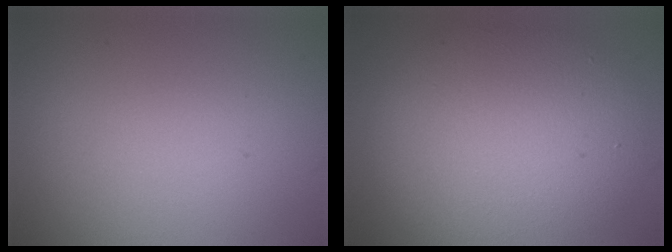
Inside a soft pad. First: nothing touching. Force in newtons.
{"total": 8.8, "press": 8.8, "slide": 0.7}